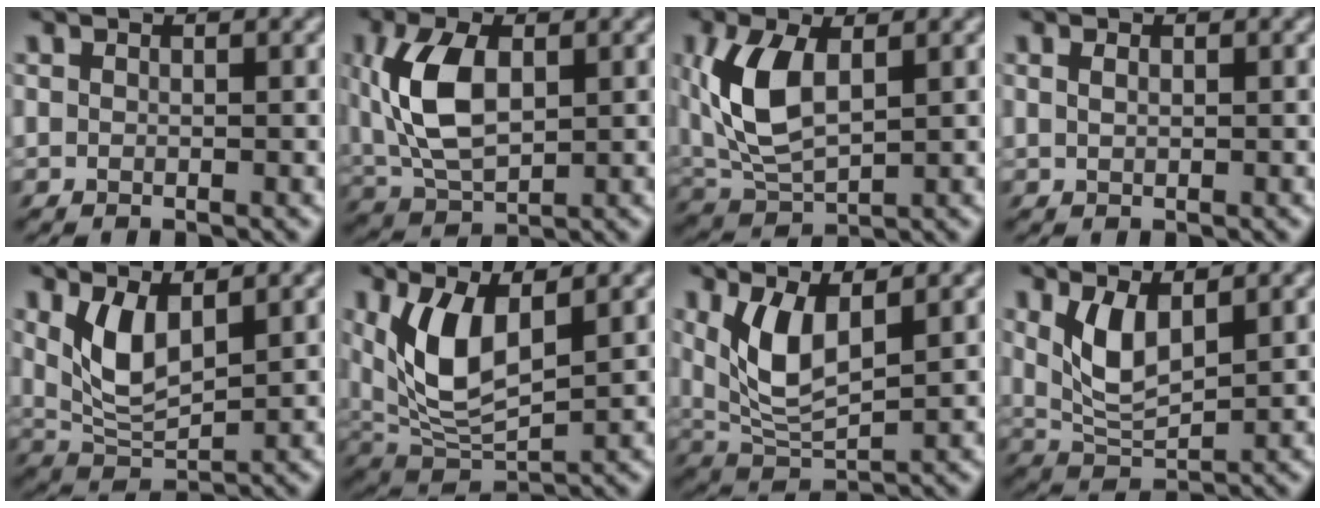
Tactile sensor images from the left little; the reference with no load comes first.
{"total": 6.5, "force": [0.4, 3.3, 5.6], "torque": [-0.122, 0.010, 0.000]}
{"total": 6.4, "force": [0.6, 3.0, 5.6], "torque": [-0.129, 0.008, 0.005]}
{"total": 0.7, "force": [0.1, 0.2, 0.6], "torque": [-0.014, 0.001, 0.002]}
{"total": 4.5, "force": [1.5, 1.4, 4.0], "torque": [-0.085, -0.006, 0.030]}
{"total": 6.9, "force": [1.4, 2.6, 6.3], "torque": [-0.138, -0.005, 0.021]}
{"total": 5.0, "force": [1.4, 1.5, 4.6], "torque": [-0.104, -0.006, 0.027]}
{"total": 4.1, "force": [1.4, 1.2, 3.7], "torque": [-0.076, -0.004, 0.028]}